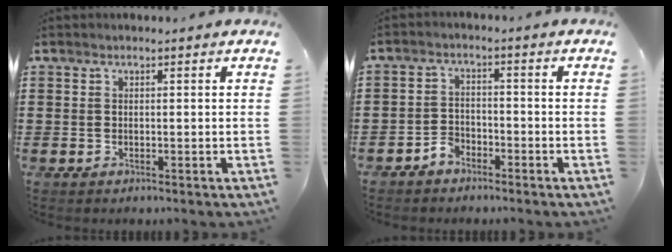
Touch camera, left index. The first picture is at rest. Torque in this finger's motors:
{"motor_torque": [0.17, 0.17, 0.19, 0.03]}